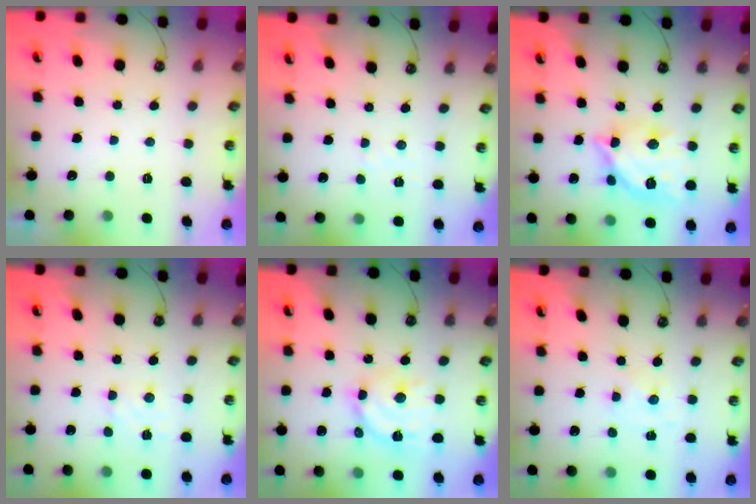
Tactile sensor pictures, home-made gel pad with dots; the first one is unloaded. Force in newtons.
{"total": 2.1, "press": 2.1, "slide": 0.4}
{"total": 14.3, "press": 14.2, "slide": 1.2}
{"total": 4.3, "press": 4.2, "slide": 0.5}
{"total": 12.9, "press": 12.8, "slide": 0.9}
{"total": 0.0}